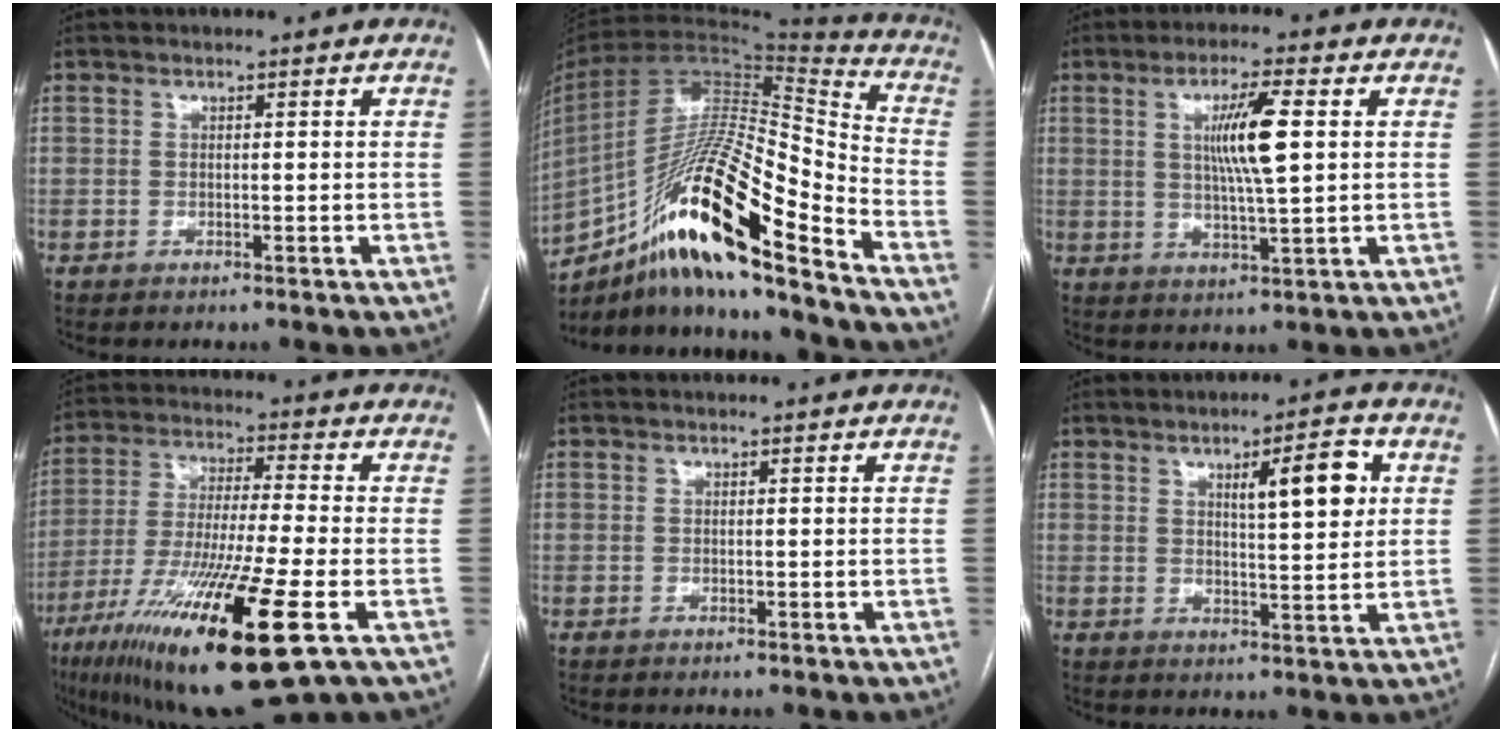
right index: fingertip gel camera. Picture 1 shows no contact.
{"total": 23.0, "force": [-14.0, 2.5, 18.1], "torque": [-0.321, -0.008, -0.249]}
{"total": 8.1, "force": [1.7, 0.3, 7.9], "torque": [-0.144, -0.002, 0.030]}
{"total": 20.8, "force": [-9.5, 1.5, 18.5], "torque": [-0.340, -0.048, -0.163]}
{"total": 0.0}
{"total": 7.9, "force": [2.8, 1.4, 7.2], "torque": [-0.107, 0.004, 0.042]}